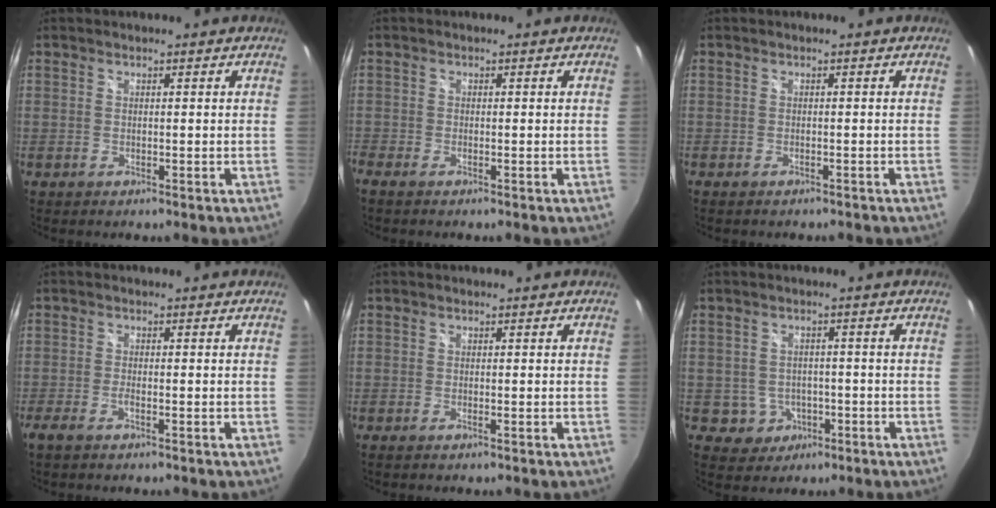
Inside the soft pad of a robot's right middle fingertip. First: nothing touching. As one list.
[{"total": 1.2, "force": [-1.0, 0.0, 0.6], "torque": [-0.017, -0.002, -0.021]}, {"total": 1.9, "force": [-1.6, 0.5, 0.7], "torque": [-0.016, -0.008, -0.023]}, {"total": 2.3, "force": [-1.3, 0.2, 1.8], "torque": [-0.035, -0.005, -0.022]}, {"total": 0.9, "force": [-0.5, -0.3, 0.6], "torque": [-0.009, 0.001, -0.009]}, {"total": 4.5, "force": [-1.5, 4.2, 0.7], "torque": [-0.026, 0.012, -0.011]}]